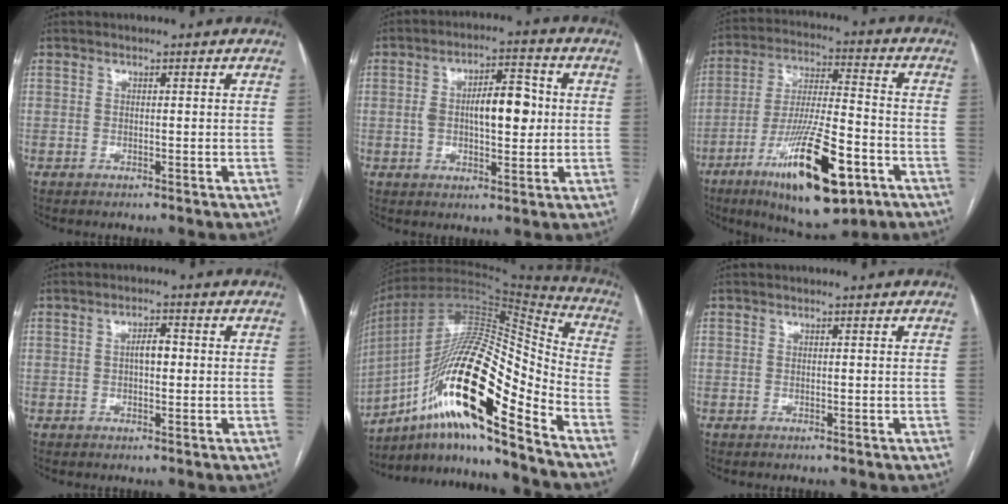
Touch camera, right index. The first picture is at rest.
{"total": 9.7, "force": [0.5, 3.6, 9.0], "torque": [-0.149, 0.019, 0.010]}
{"total": 19.4, "force": [-9.4, 4.2, 16.4], "torque": [-0.288, -0.022, -0.148]}
{"total": 2.8, "force": [0.1, 1.0, 2.6], "torque": [-0.042, 0.006, 0.000]}
{"total": 24.6, "force": [-12.9, 4.0, 20.6], "torque": [-0.381, 0.003, -0.226]}
{"total": 0.0}